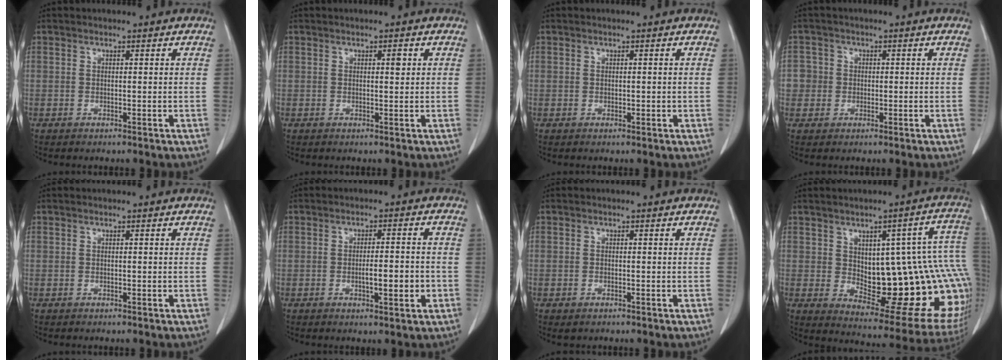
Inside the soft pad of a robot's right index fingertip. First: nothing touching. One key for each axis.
{"total": 1.1, "fx": 0.4, "fy": 0.3, "fz": 1.0, "tx": -0.015, "ty": 0.002, "tz": 0.005}
{"total": 0.6, "fx": 0.1, "fy": 0.5, "fz": 0.4, "tx": -0.005, "ty": 0.000, "tz": 0.003}
{"total": 3.2, "fx": -0.2, "fy": 3.2, "fz": 0.0, "tx": 0.014, "ty": 0.011, "tz": -0.005}
{"total": 0.0}
{"total": 4.7, "fx": -1.2, "fy": 0.9, "fz": 4.4, "tx": -0.072, "ty": -0.001, "tz": -0.014}
{"total": 0.6, "fx": -0.4, "fy": 0.3, "fz": 0.3, "tx": -0.010, "ty": -0.001, "tz": -0.003}
{"total": 22.3, "fx": -0.1, "fy": 6.9, "fz": 21.2, "tx": -0.190, "ty": 0.023, "tz": 0.024}